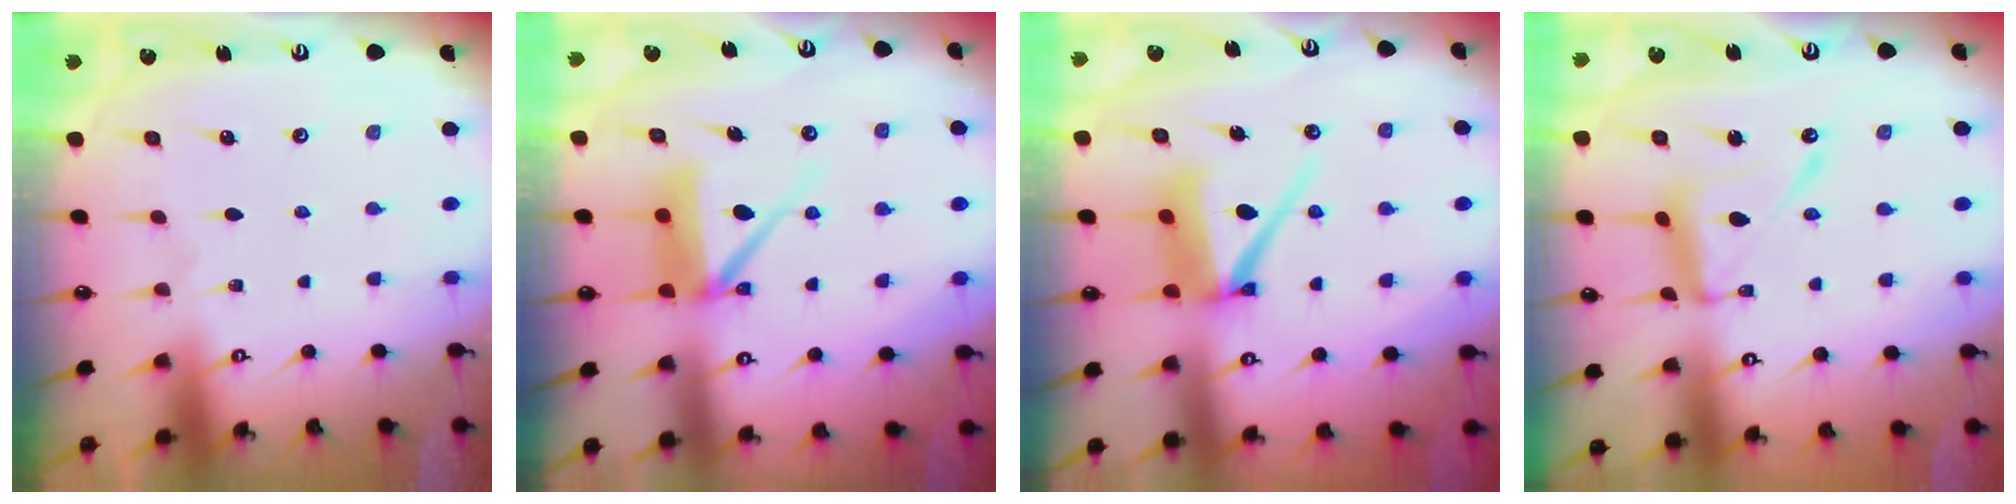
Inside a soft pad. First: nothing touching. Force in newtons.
{"total": 9.6, "press": 9.5, "slide": 0.9}
{"total": 10.0, "press": 9.9, "slide": 1.1}
{"total": 13.5, "press": 13.5, "slide": 1.1}